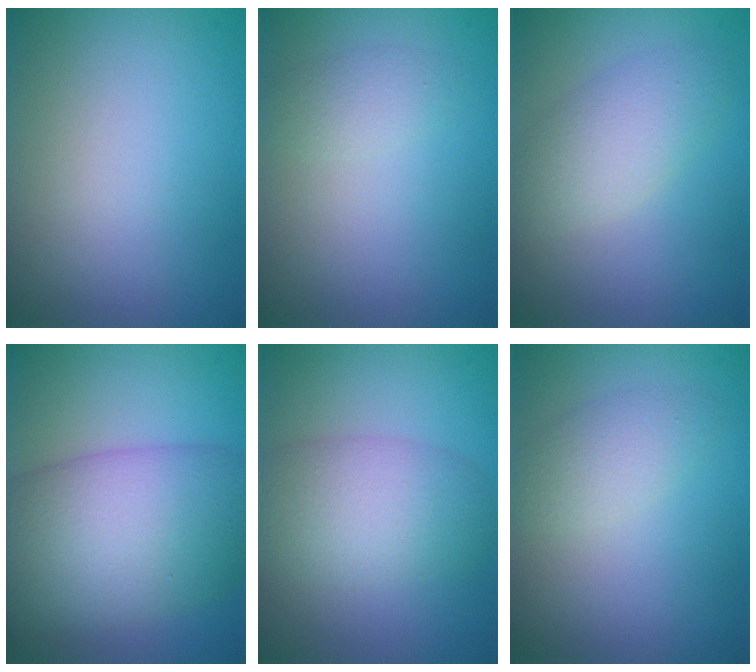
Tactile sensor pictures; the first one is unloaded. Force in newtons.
{"total": 1.5, "press": 1.5, "slide": 0.2}
{"total": 3.6, "press": 3.5, "slide": 0.2}
{"total": 10.8, "press": 10.8, "slide": 0.4}
{"total": 5.4, "press": 5.4, "slide": 0.2}
{"total": 2.2, "press": 2.2, "slide": 0.1}